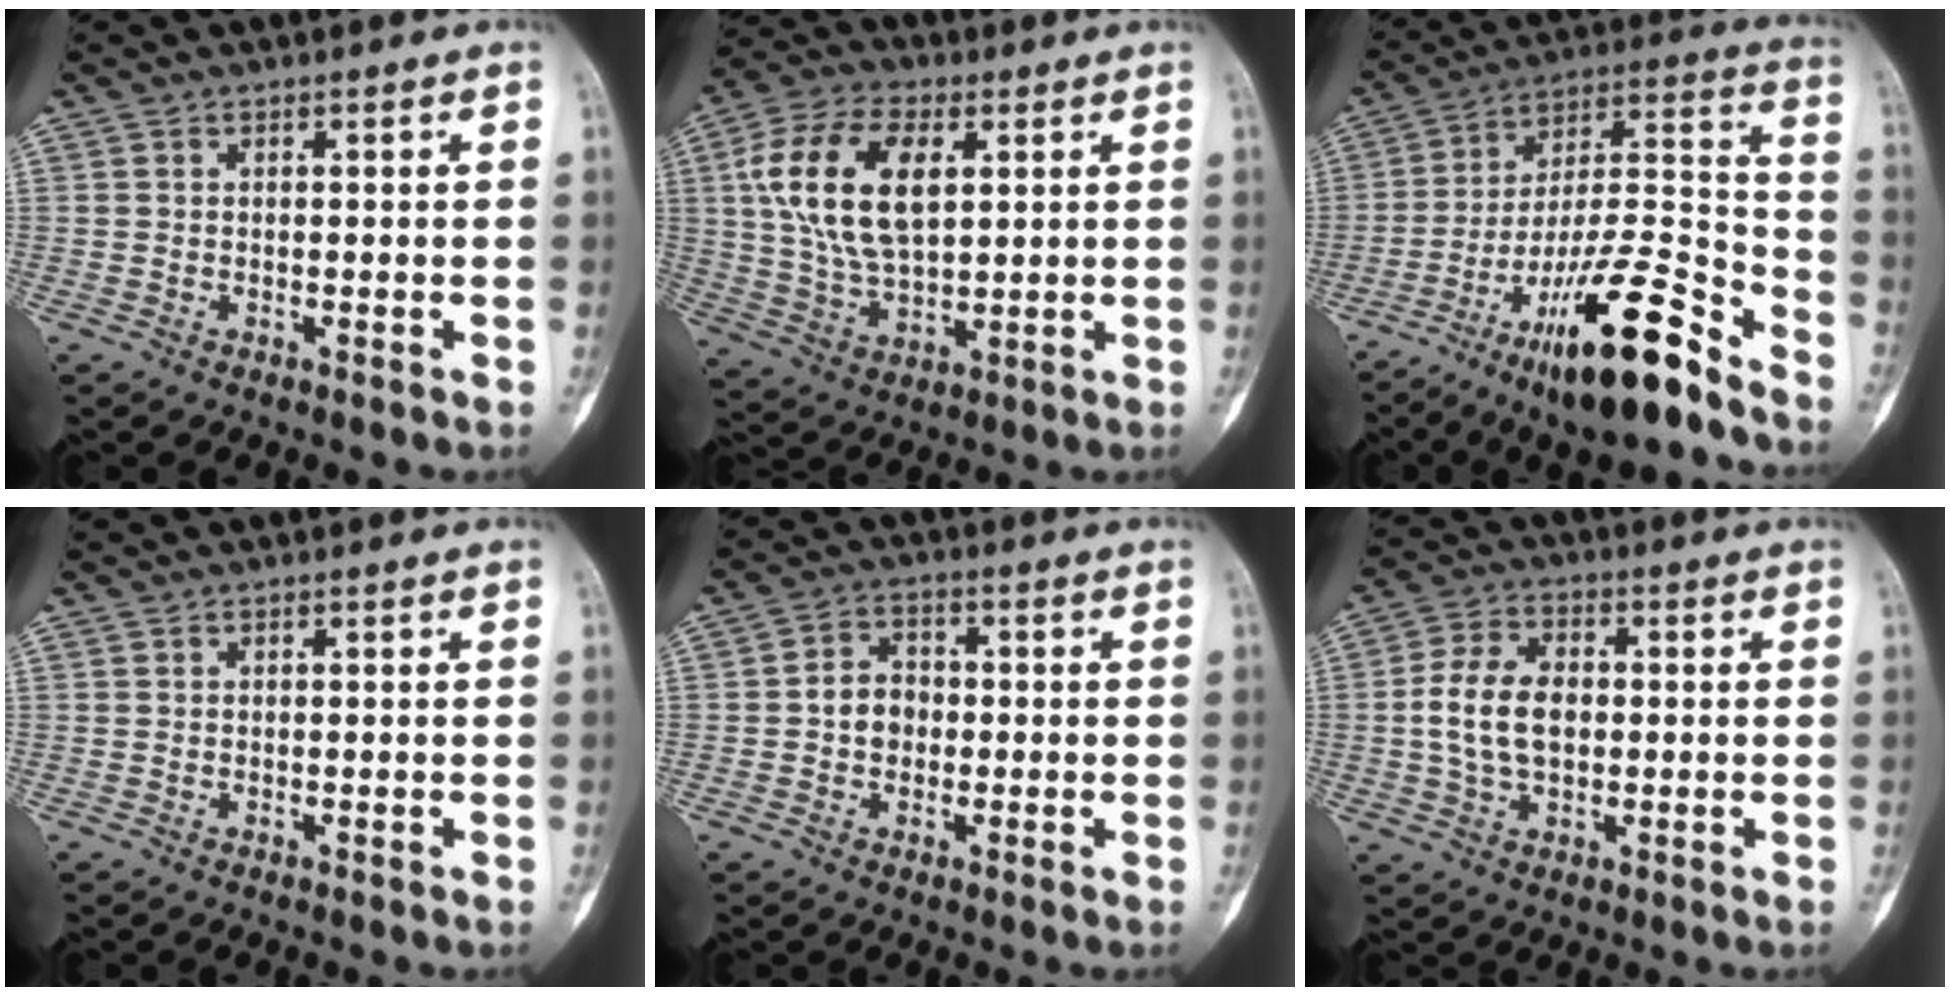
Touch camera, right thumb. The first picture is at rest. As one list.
[{"total": 16.3, "force": [4.0, 9.0, 13.0], "torque": [-0.242, 0.003, 0.077]}, {"total": 21.4, "force": [-13.9, 4.5, 15.6], "torque": [-0.275, 0.082, -0.236]}, {"total": 0.0}, {"total": 5.1, "force": [-0.5, 4.1, 2.9], "torque": [-0.025, 0.016, -0.015]}, {"total": 10.0, "force": [0.0, 6.6, 7.5], "torque": [-0.134, 0.014, -0.004]}]